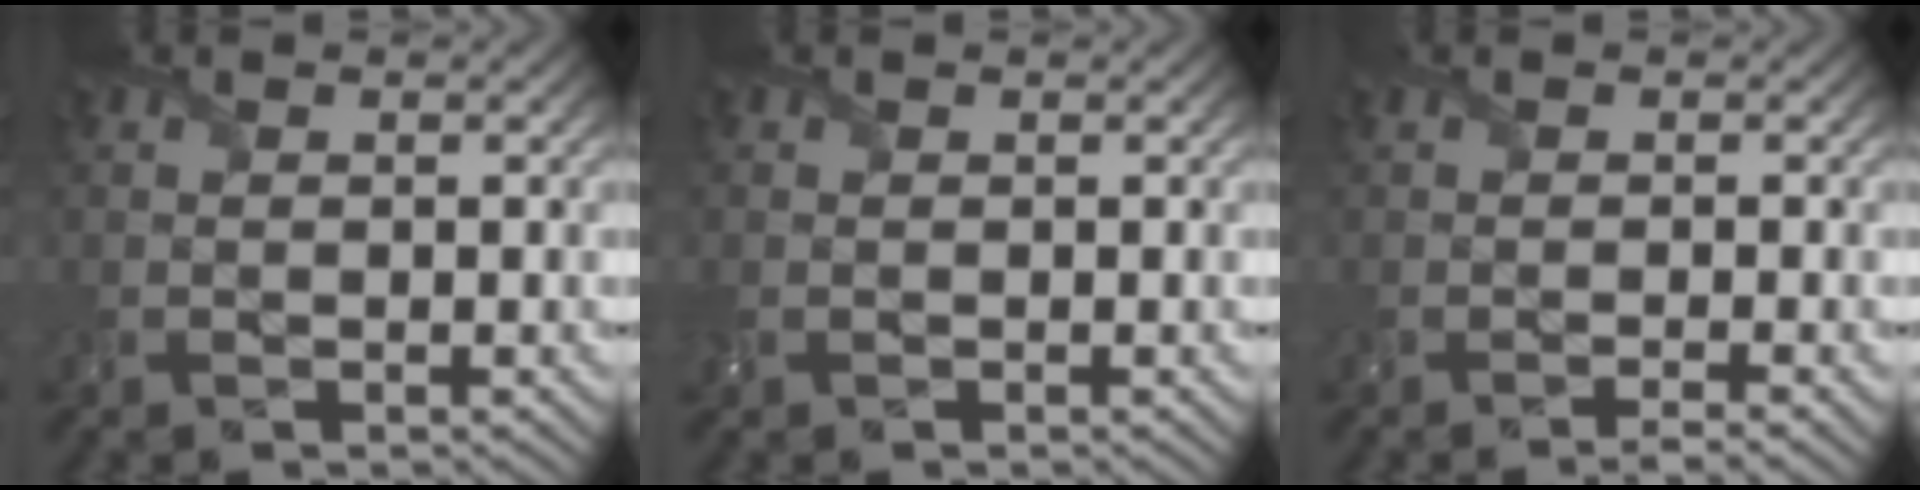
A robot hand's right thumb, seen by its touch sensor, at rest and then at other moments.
{"total": 1.0, "force": [-0.2, 0.8, 0.5], "torque": [-0.019, -0.001, -0.006]}
{"total": 1.6, "force": [-1.0, 0.0, 1.3], "torque": [-0.023, -0.003, -0.024]}